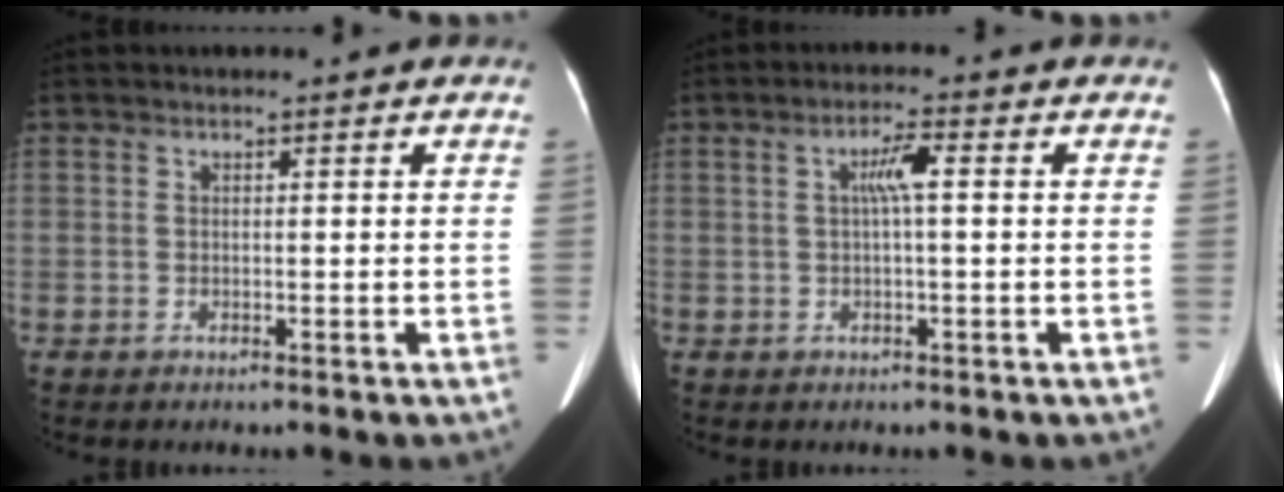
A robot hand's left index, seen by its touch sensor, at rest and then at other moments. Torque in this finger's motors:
{"motor_torque": [0.70, -0.16, 0.23, 0.05]}